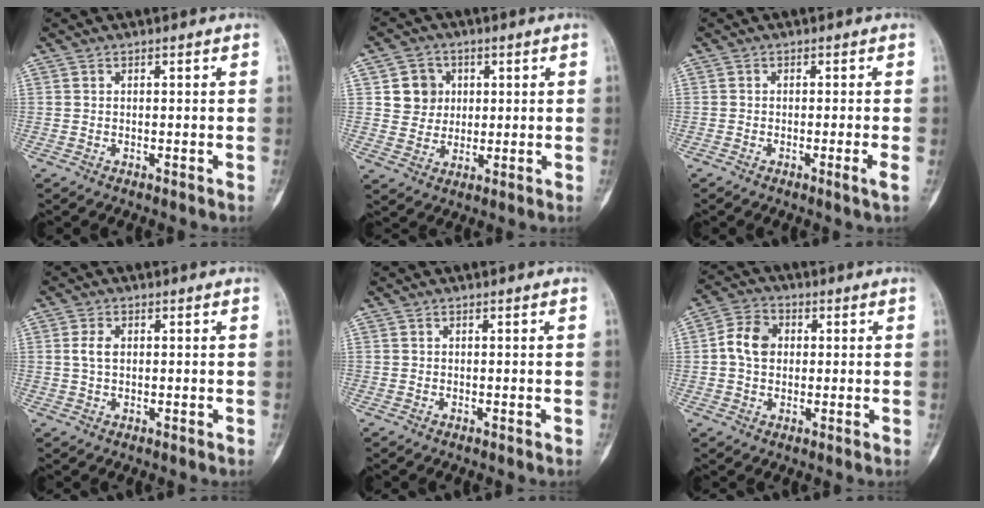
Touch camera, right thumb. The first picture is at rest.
{"total": 6.8, "force": [1.8, 6.3, 1.9], "torque": [0.002, -0.001, 0.030]}
{"total": 1.7, "force": [-0.7, -0.4, 1.5], "torque": [-0.031, -0.005, -0.016]}
{"total": 2.7, "force": [0.5, 1.7, 2.0], "torque": [-0.041, 0.006, 0.008]}
{"total": 0.0}
{"total": 6.8, "force": [0.5, 5.4, 4.1], "torque": [-0.066, 0.014, 0.001]}